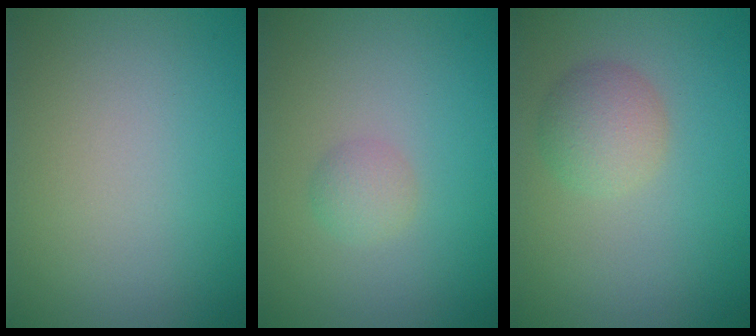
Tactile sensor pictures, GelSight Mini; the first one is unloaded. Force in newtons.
{"total": 1.4, "press": 1.4, "slide": 0.1}
{"total": 2.7, "press": 2.7, "slide": 0.2}